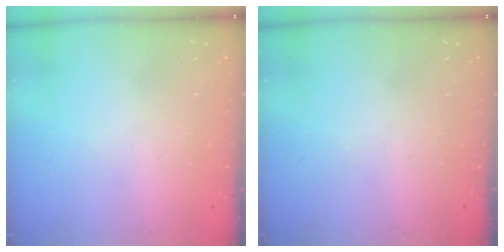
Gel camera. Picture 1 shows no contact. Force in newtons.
{"total": 0.0}